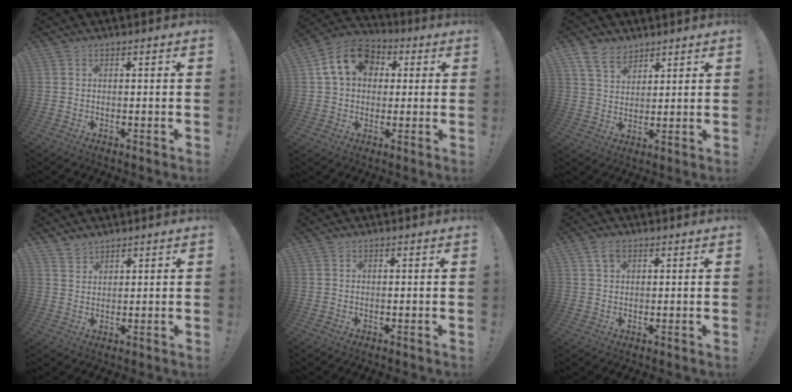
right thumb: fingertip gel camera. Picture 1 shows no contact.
{"total": 14.1, "force": [4.2, 10.7, 8.1], "torque": [-0.119, 0.002, 0.086]}
{"total": 7.8, "force": [5.8, 4.6, 2.4], "torque": [-0.052, -0.028, 0.115]}
{"total": 2.9, "force": [2.7, 1.0, 0.1], "torque": [0.001, -0.022, 0.052]}
{"total": 0.0}
{"total": 3.2, "force": [1.8, 1.8, 2.1], "torque": [-0.034, -0.001, 0.031]}